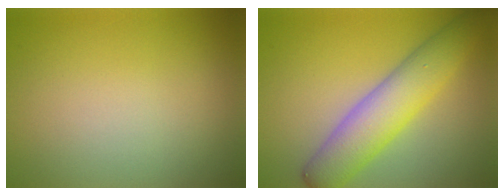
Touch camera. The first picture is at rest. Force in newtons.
{"total": 6.3, "press": 6.3, "slide": 0.2}